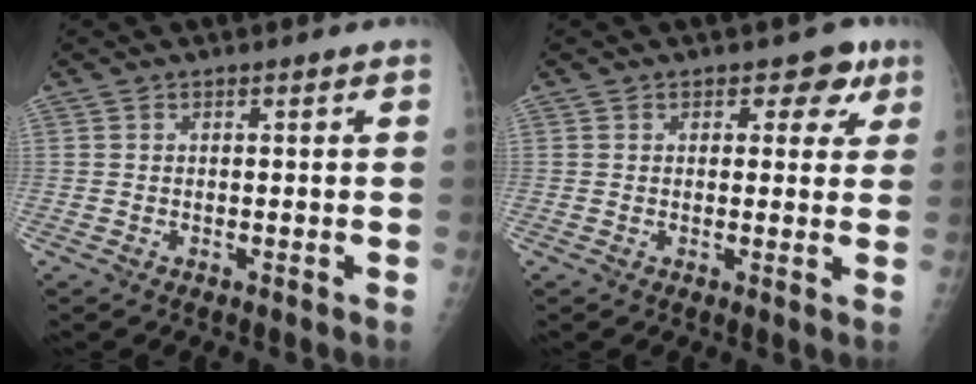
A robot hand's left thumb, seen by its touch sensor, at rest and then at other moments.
{"total": 5.1, "force": [2.6, 3.6, 2.4], "torque": [0.012, -0.005, 0.024]}